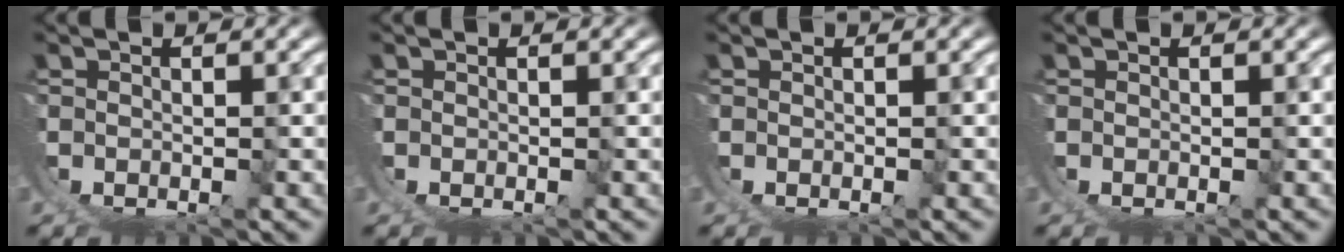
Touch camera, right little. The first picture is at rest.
{"total": 0.0}
{"total": 0.0}
{"total": 0.0}